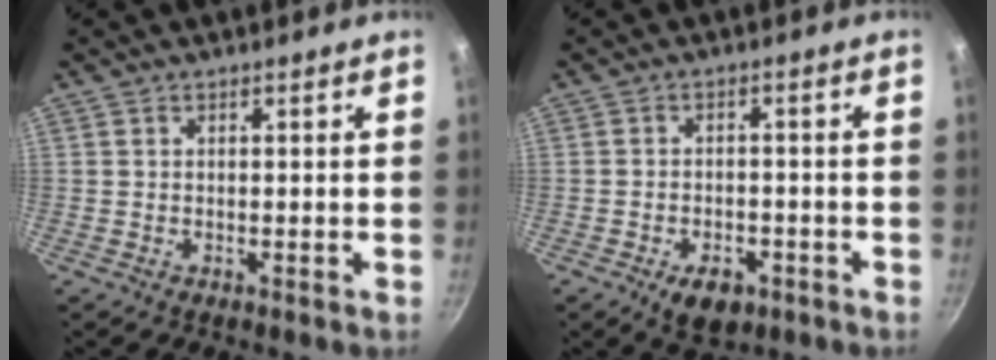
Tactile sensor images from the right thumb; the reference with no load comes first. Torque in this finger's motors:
{"motor_torque": [0.97, 0.84, -0.21, -0.03, 0.00]}